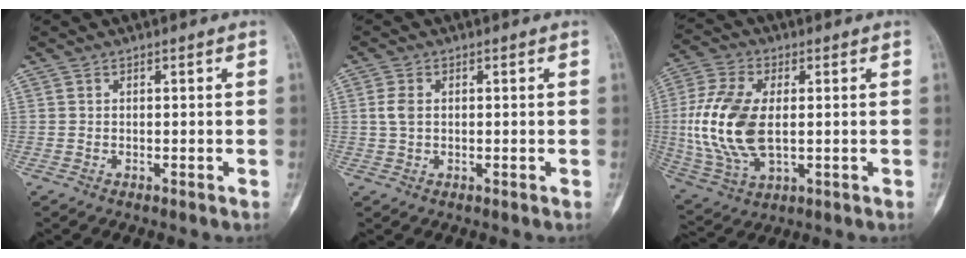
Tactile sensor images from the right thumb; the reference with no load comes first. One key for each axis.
{"total": 2.8, "fx": 0.5, "fy": 1.8, "fz": 2.1, "tx": -0.048, "ty": 0.002, "tz": 0.009}
{"total": 16.4, "fx": 0.5, "fy": 9.1, "fz": 13.6, "tx": -0.298, "ty": -0.005, "tz": 0.016}